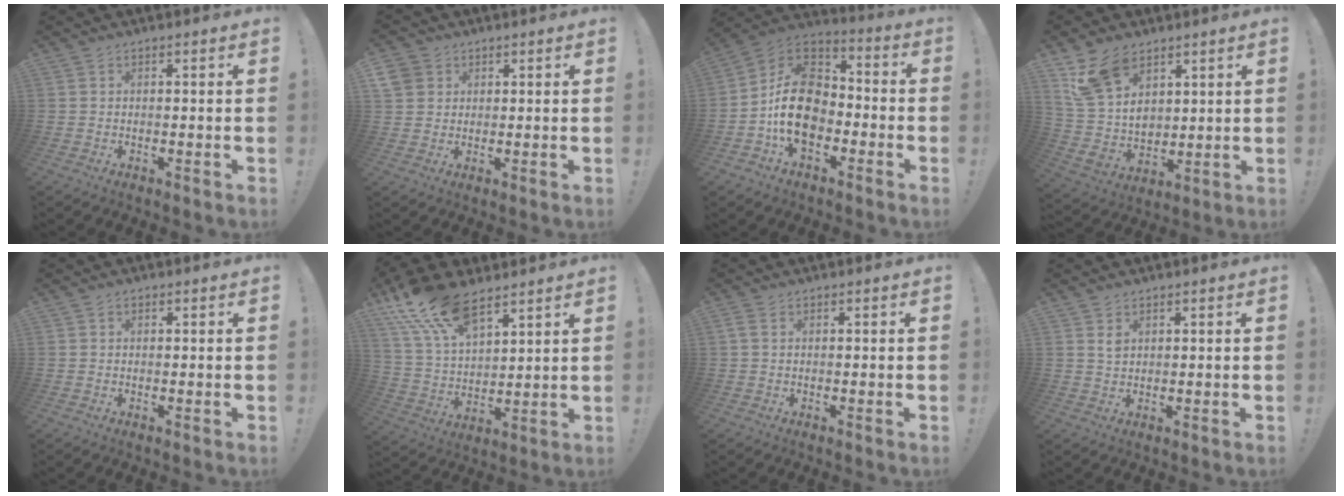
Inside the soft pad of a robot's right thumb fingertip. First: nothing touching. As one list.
[{"total": 4.6, "force": [2.1, 4.0, 1.2], "torque": [-0.019, -0.009, 0.041]}, {"total": 18.4, "force": [-3.7, 13.2, 12.3], "torque": [-0.203, 0.036, -0.057]}, {"total": 14.0, "force": [8.4, 9.0, 6.7], "torque": [-0.137, -0.043, 0.166]}, {"total": 0.5, "force": [0.1, 0.5, 0.1], "torque": [-0.002, 0.002, 0.003]}, {"total": 16.4, "force": [11.6, 7.4, 8.9], "torque": [-0.184, -0.059, 0.219]}, {"total": 1.3, "force": [0.4, 0.7, 1.0], "torque": [-0.026, 0.005, 0.009]}, {"total": 1.8, "force": [1.0, 1.0, 1.1], "torque": [-0.014, -0.004, 0.017]}]